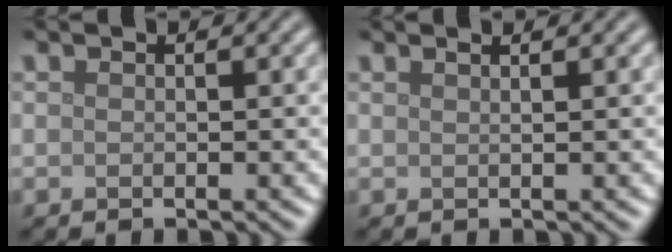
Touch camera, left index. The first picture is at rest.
{"total": 2.0, "force": [1.2, 0.9, 1.3], "torque": [0.000, 0.001, -0.008]}